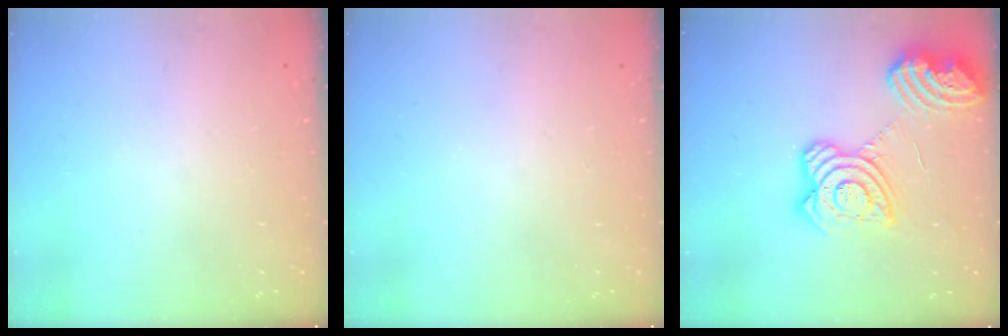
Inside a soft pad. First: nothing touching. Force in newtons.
{"total": 0.0}
{"total": 22.4, "press": 22.3, "slide": 2.5}